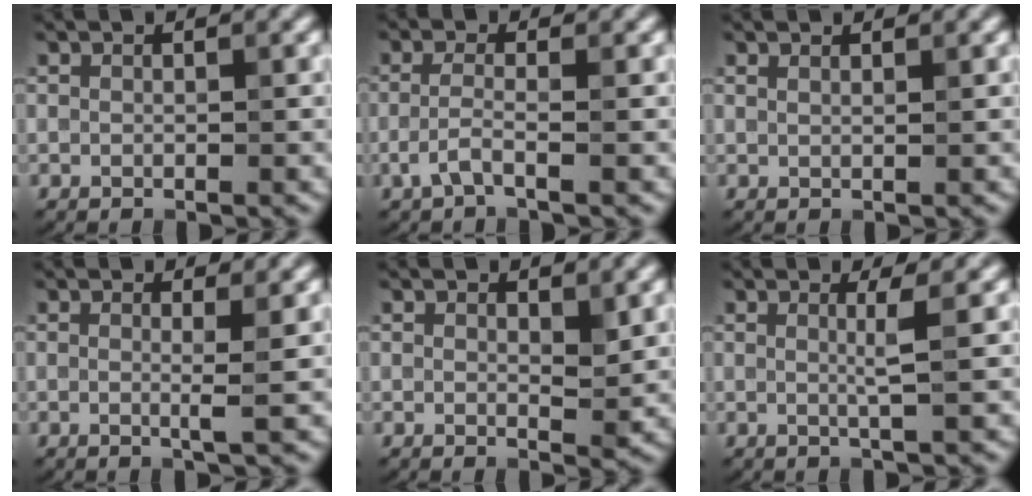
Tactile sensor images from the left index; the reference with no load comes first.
{"total": 2.1, "force": [-0.8, 0.4, 1.8], "torque": [-0.043, -0.001, -0.024]}
{"total": 1.2, "force": [1.0, 0.3, 0.5], "torque": [-0.003, -0.004, 0.008]}
{"total": 1.9, "force": [0.1, 0.3, 1.9], "torque": [-0.031, -0.003, -0.007]}
{"total": 1.5, "force": [0.4, 0.6, 1.3], "torque": [-0.016, -0.008, 0.008]}
{"total": 1.9, "force": [0.3, 0.3, 1.9], "torque": [-0.033, -0.002, -0.004]}